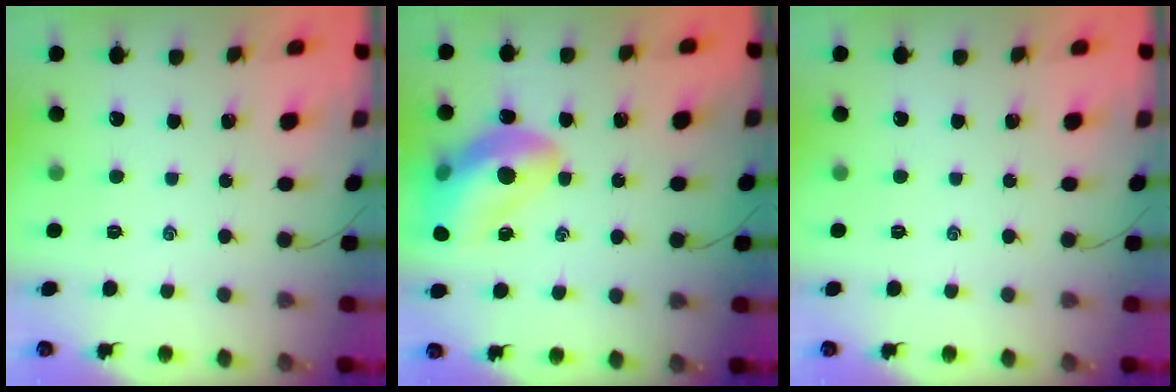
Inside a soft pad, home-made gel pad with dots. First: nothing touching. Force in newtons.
{"total": 17.0, "press": 16.6, "slide": 3.7}
{"total": 0.0}